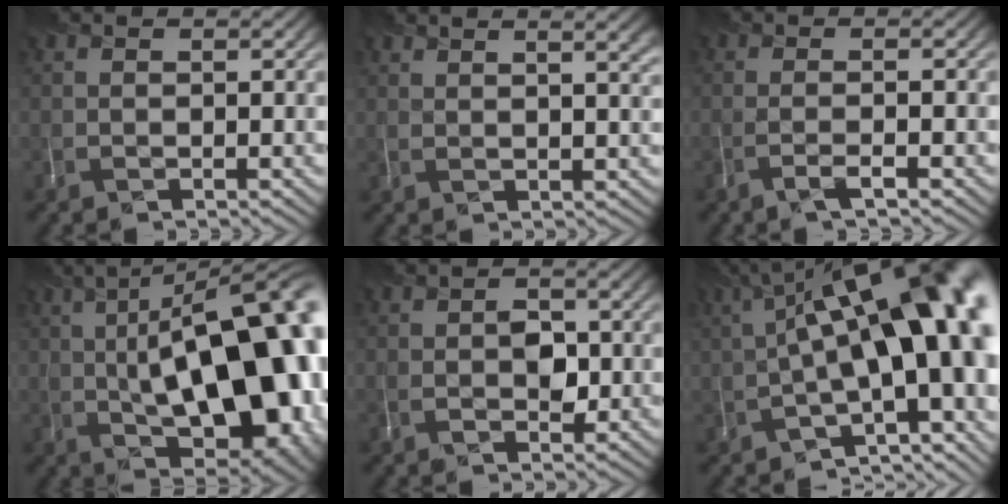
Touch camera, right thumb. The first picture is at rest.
{"total": 4.5, "force": [3.0, 1.3, 3.2], "torque": [-0.034, 0.018, 0.035]}
{"total": 1.8, "force": [-1.1, 0.2, 1.5], "torque": [-0.015, 0.011, -0.034]}
{"total": 19.6, "force": [-0.3, 8.8, 17.5], "torque": [-0.239, 0.023, -0.009]}
{"total": 2.0, "force": [-0.4, 1.3, 1.4], "torque": [-0.018, 0.007, -0.004]}
{"total": 20.3, "force": [0.4, 8.4, 18.4], "torque": [-0.217, 0.022, 0.014]}